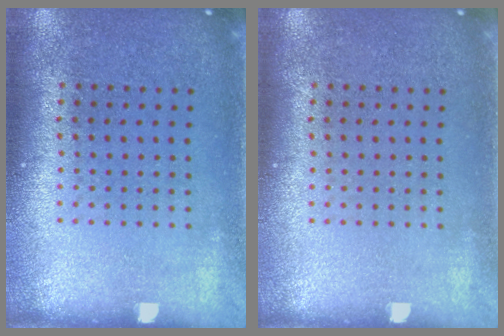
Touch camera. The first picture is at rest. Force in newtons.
{"total": 0.0}